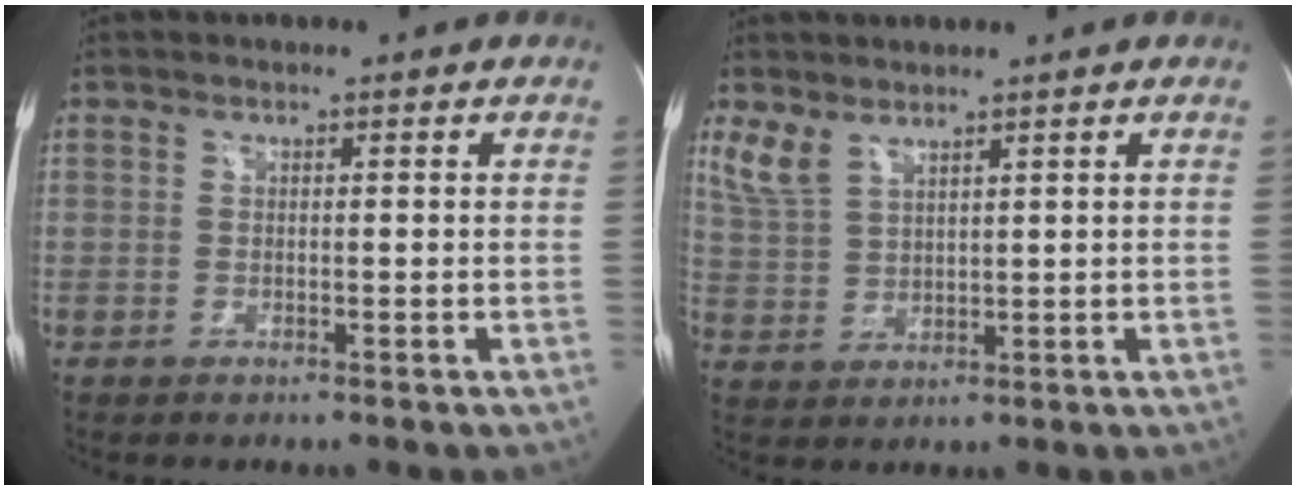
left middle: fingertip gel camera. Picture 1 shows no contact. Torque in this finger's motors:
{"motor_torque": [0.57, -0.66, 0.41, 0.09]}